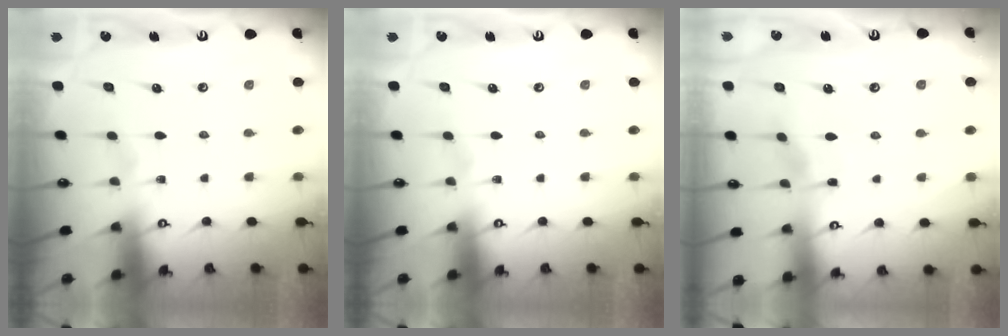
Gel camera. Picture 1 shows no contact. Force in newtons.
{"total": 0.0}
{"total": 3.6, "press": 3.5, "slide": 0.5}